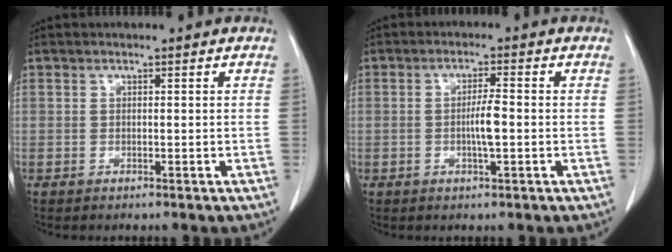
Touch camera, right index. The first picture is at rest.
{"total": 3.7, "force": [-0.5, 0.3, 3.7], "torque": [-0.069, -0.002, -0.010]}